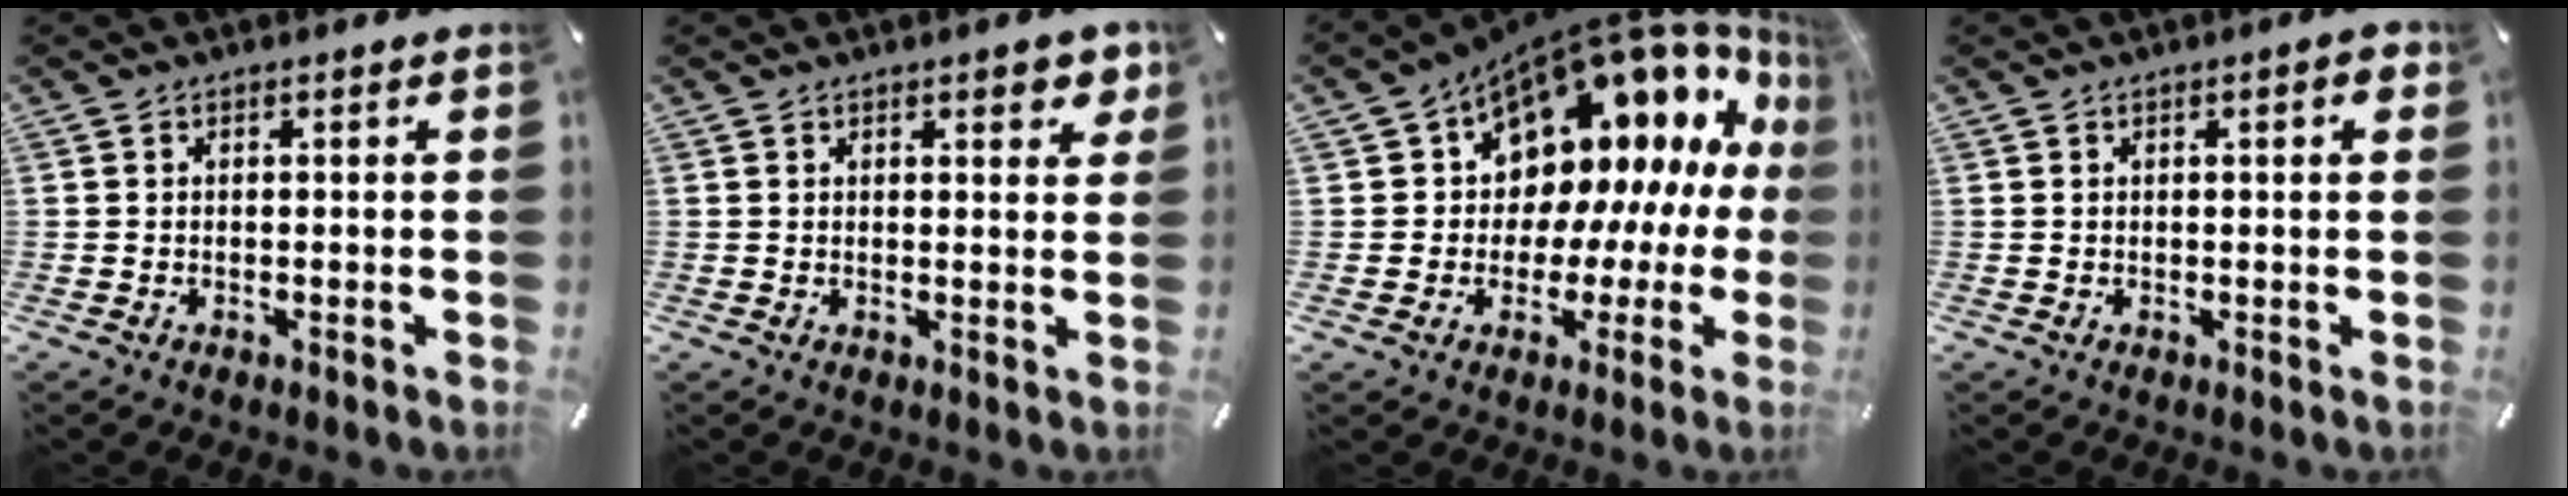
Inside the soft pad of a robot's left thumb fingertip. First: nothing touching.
{"total": 3.9, "force": [2.3, 1.8, 2.6], "torque": [-0.025, -0.010, 0.034]}
{"total": 14.4, "force": [9.3, 9.3, 6.0], "torque": [-0.082, -0.104, 0.164]}
{"total": 2.2, "force": [0.6, 0.5, 2.0], "torque": [-0.032, 0.000, 0.007]}